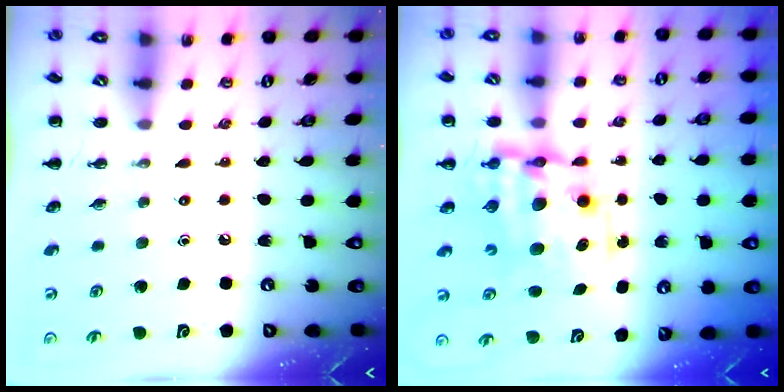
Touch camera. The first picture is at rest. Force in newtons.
{"total": 12.8, "press": 12.4, "slide": 3.1}